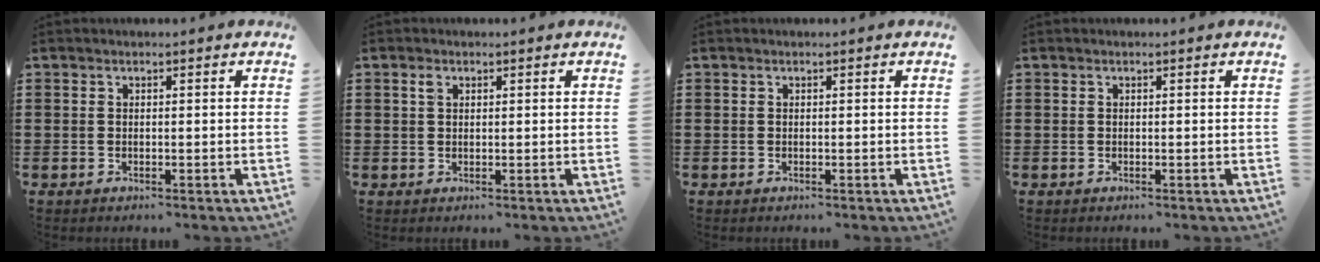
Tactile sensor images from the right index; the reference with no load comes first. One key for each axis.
{"total": 1.3, "fx": 0.6, "fy": 0.7, "fz": 0.9, "tx": -0.020, "ty": 0.005, "tz": 0.010}
{"total": 0.0}
{"total": 0.0}